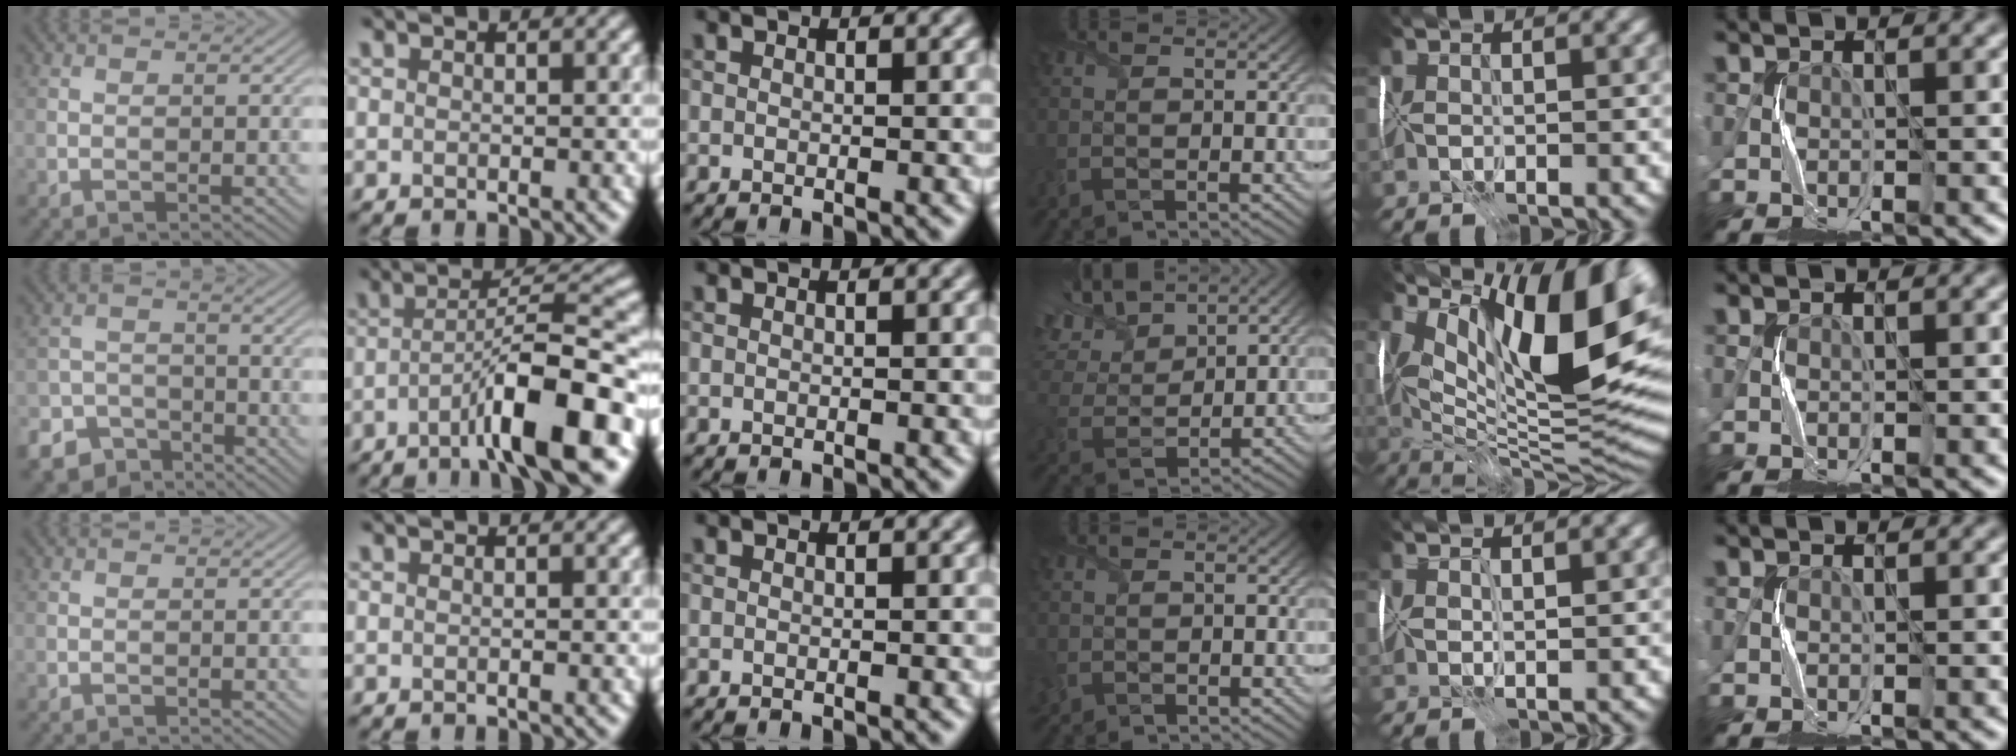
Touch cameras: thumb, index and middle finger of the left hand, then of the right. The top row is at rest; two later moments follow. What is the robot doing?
{"motion": "fold", "object": "tissue"}